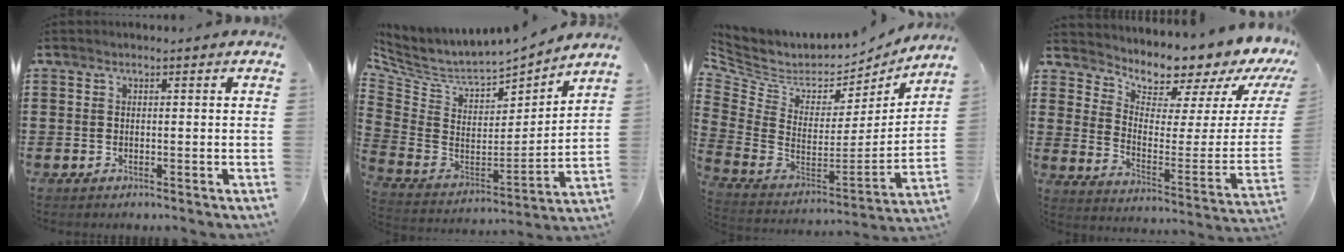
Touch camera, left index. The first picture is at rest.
{"total": 4.7, "force": [4.2, 1.6, 1.4], "torque": [-0.057, -0.048, 0.068]}
{"total": 4.3, "force": [3.3, 2.7, 0.4], "torque": [-0.043, -0.045, 0.057]}
{"total": 6.5, "force": [6.3, 1.5, 0.2], "torque": [-0.022, -0.080, 0.103]}